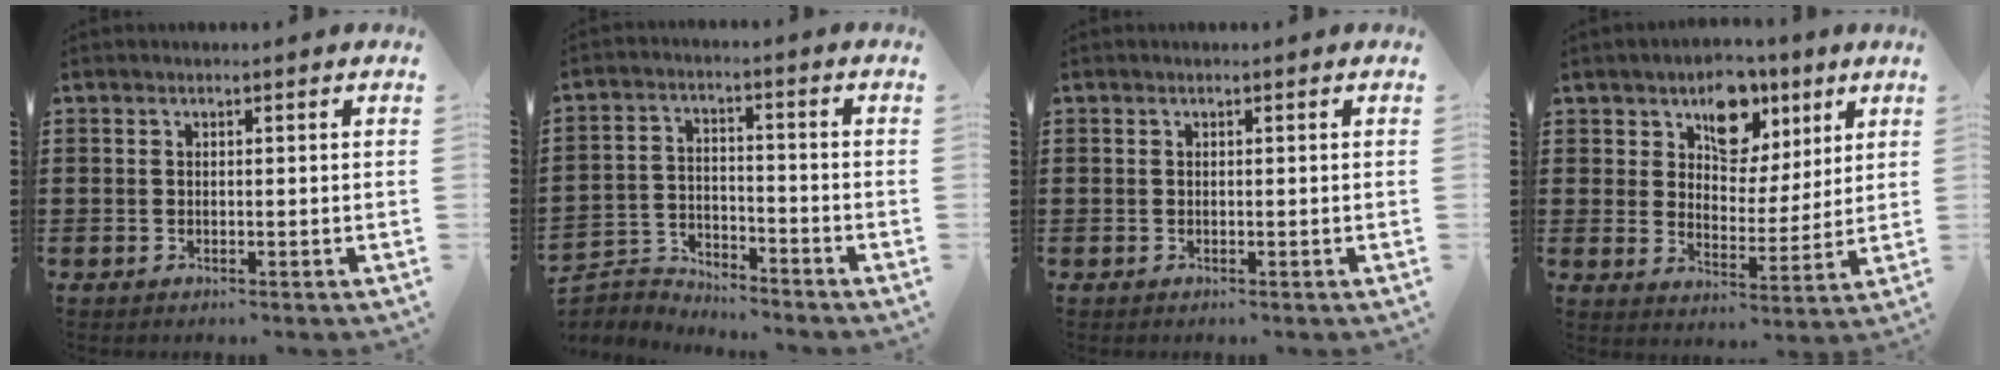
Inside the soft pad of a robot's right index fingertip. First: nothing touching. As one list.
[{"total": 4.7, "force": [-4.6, 0.8, -0.2], "torque": [-0.016, 0.003, -0.102]}, {"total": 0.0}, {"total": 8.4, "force": [5.1, 5.8, 3.4], "torque": [-0.069, -0.010, 0.086]}]